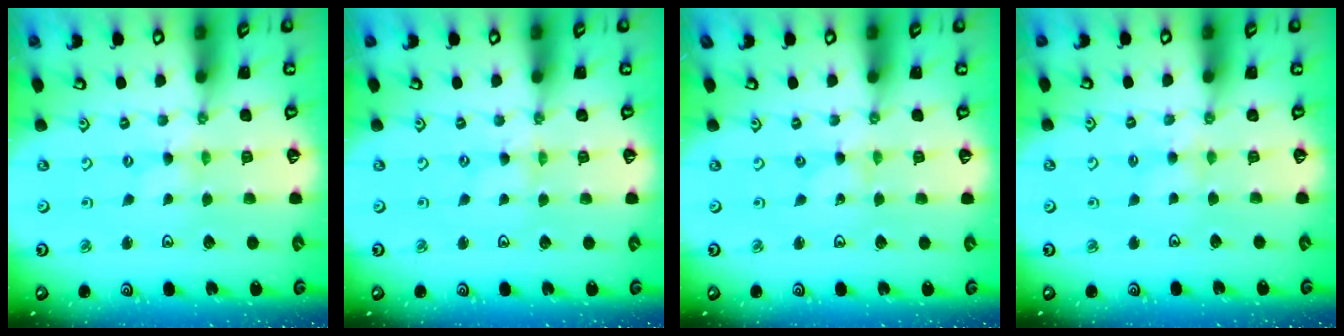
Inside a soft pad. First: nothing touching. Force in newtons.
{"total": 0.0}
{"total": 0.0}
{"total": 3.7, "press": 3.6, "slide": 0.7}